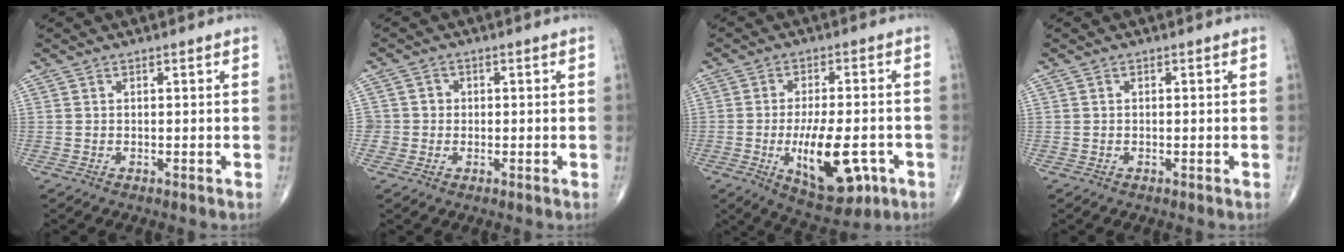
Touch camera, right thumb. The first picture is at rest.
{"total": 2.7, "force": [-0.2, 2.7, 0.1], "torque": [0.026, 0.011, -0.007]}
{"total": 14.3, "force": [-4.3, 6.1, 12.2], "torque": [-0.180, 0.005, -0.053]}
{"total": 0.0}